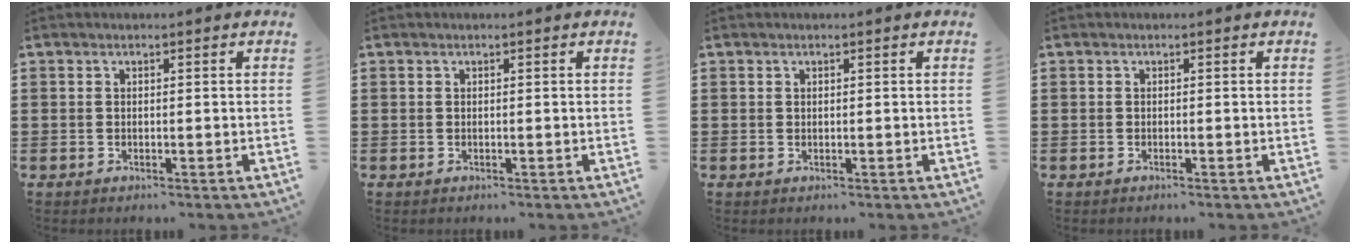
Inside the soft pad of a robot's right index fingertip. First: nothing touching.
{"total": 0.0}
{"total": 0.0}
{"total": 0.0}